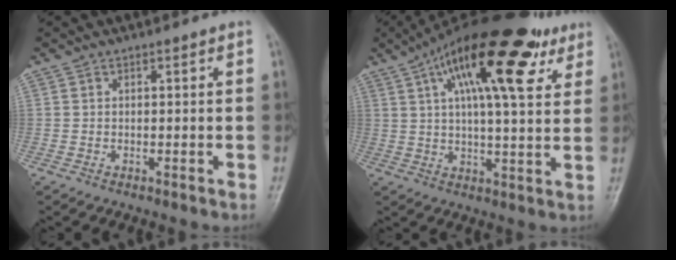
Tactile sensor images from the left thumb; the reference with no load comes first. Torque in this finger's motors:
{"motor_torque": [-0.03, 0.51, 1.97, -0.80, 0.39]}